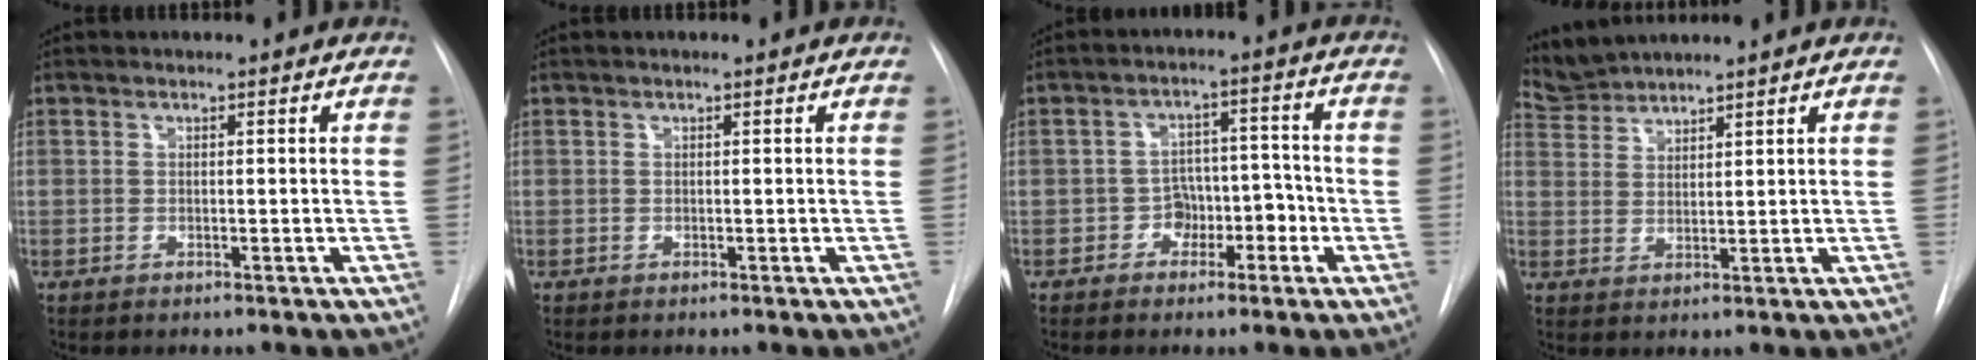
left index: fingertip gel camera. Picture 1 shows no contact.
{"total": 0.0}
{"total": 5.0, "force": [-2.3, 3.6, 2.6], "torque": [-0.025, 0.025, -0.036]}
{"total": 4.0, "force": [3.9, -0.5, -0.6], "torque": [-0.001, 0.013, 0.088]}